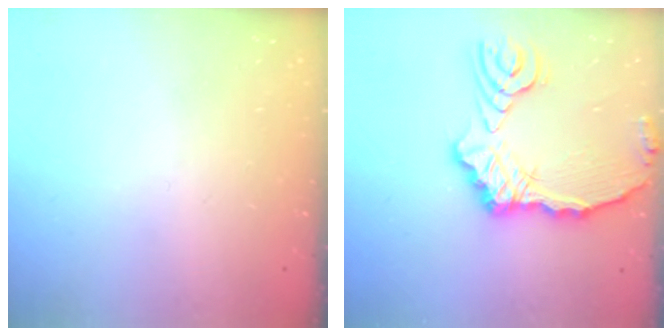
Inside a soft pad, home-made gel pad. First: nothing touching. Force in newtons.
{"total": 17.0, "press": 16.8, "slide": 2.2}